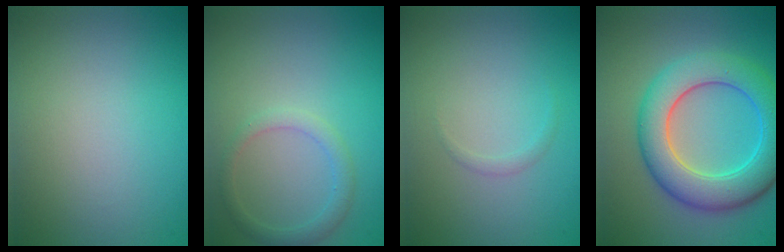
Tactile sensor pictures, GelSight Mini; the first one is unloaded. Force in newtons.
{"total": 1.8, "press": 1.8, "slide": 0.1}
{"total": 0.6, "press": 0.6, "slide": 0.1}
{"total": 7.9, "press": 7.9, "slide": 0.1}